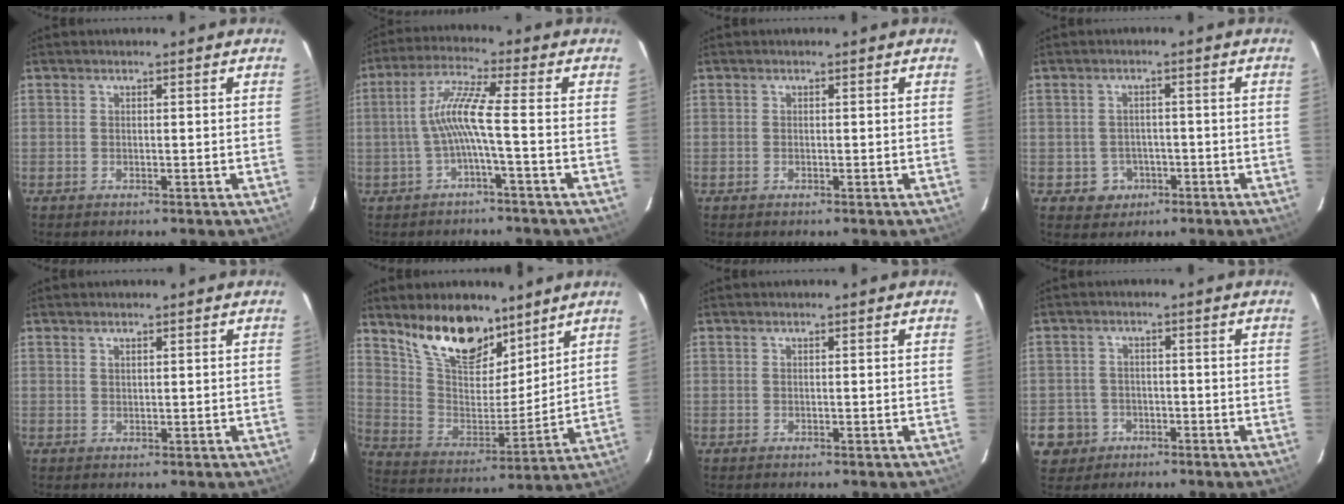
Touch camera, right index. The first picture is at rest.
{"total": 6.9, "force": [-1.7, -0.8, 6.7], "torque": [-0.152, 0.009, -0.030]}
{"total": 0.0}
{"total": 4.4, "force": [-1.6, 4.0, 0.6], "torque": [-0.024, 0.011, -0.013]}
{"total": 0.8, "force": [0.7, 0.3, 0.3], "torque": [-0.005, 0.002, 0.013]}
{"total": 16.5, "force": [11.8, 7.5, 8.7], "torque": [-0.169, 0.011, 0.223]}
{"total": 0.0}
{"total": 6.0, "force": [-2.2, 5.6, 0.6], "torque": [-0.029, 0.027, -0.032]}